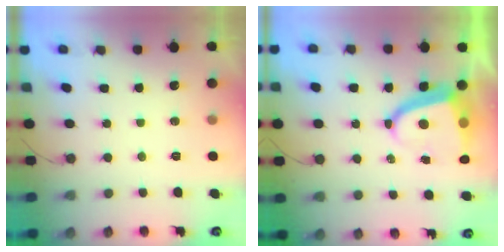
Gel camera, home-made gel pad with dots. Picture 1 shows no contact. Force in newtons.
{"total": 7.4, "press": 7.4, "slide": 0.9}